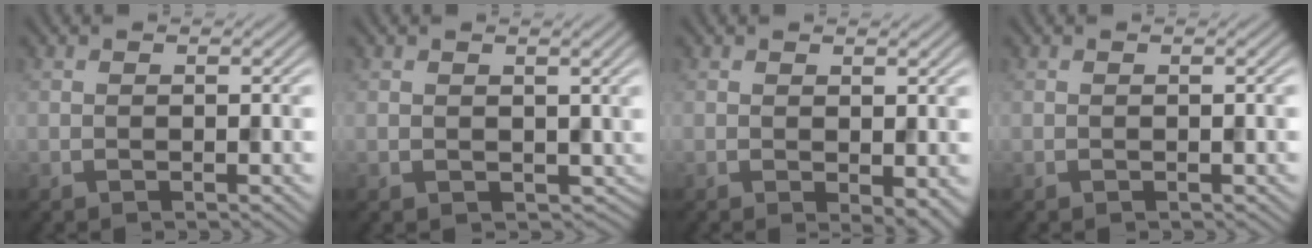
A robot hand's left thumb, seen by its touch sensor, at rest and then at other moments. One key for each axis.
{"total": 2.8, "fx": 0.7, "fy": 2.2, "fz": 1.5, "tx": -0.037, "ty": -0.014, "tz": 0.016}
{"total": 2.5, "fx": -0.3, "fy": 1.2, "fz": 2.2, "tx": -0.031, "ty": -0.008, "tz": -0.002}
{"total": 0.0}